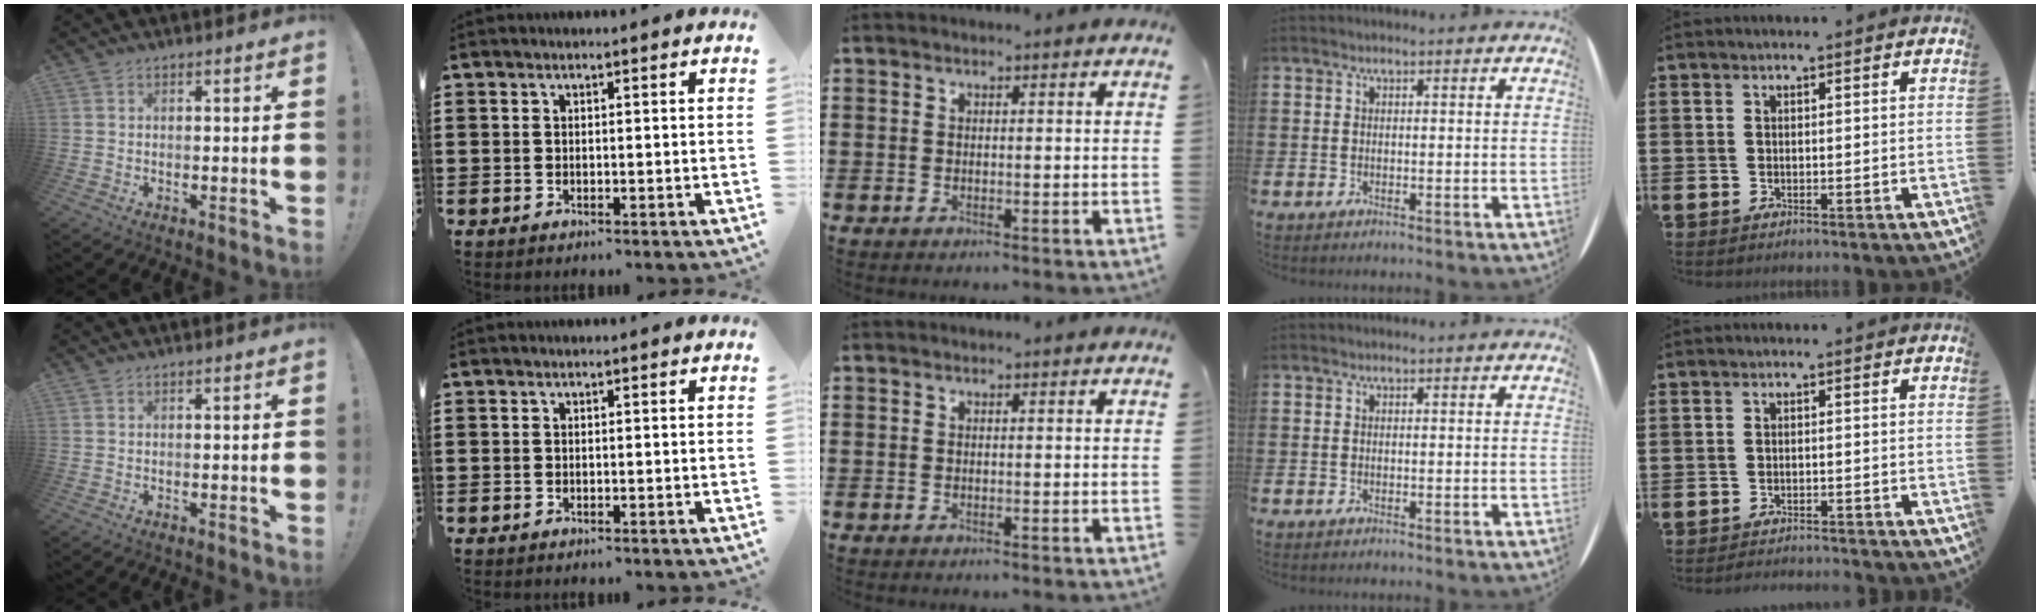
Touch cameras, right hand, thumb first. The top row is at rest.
{"little": {"total": 1.4, "force": [-1.3, -0.1, -0.1], "torque": [-0.002, 0.004, -0.028]}}